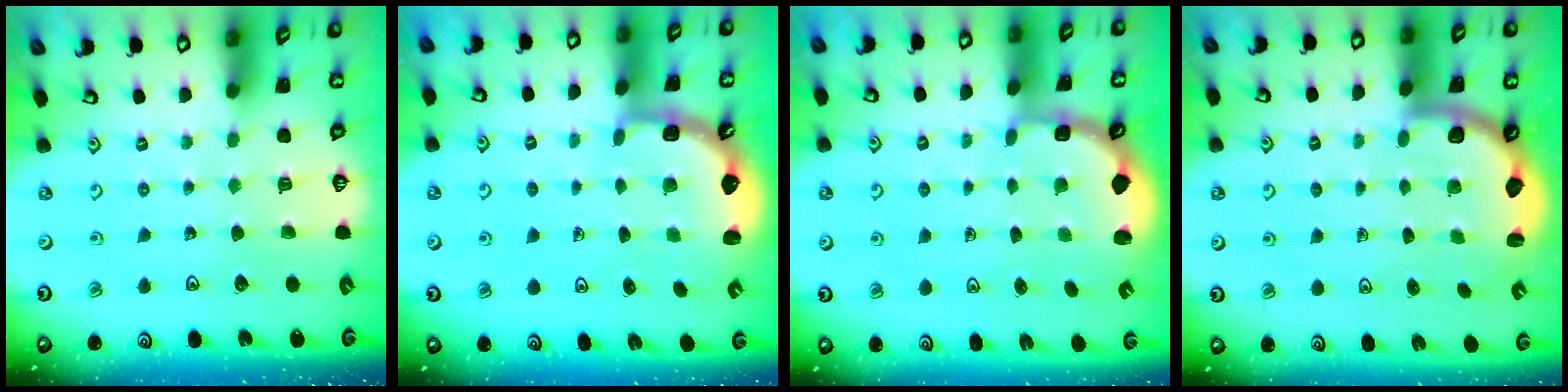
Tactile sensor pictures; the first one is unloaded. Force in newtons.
{"total": 2.2, "press": 1.8, "slide": 1.3}
{"total": 2.6, "press": 1.9, "slide": 1.8}
{"total": 2.5, "press": 2.4, "slide": 0.7}